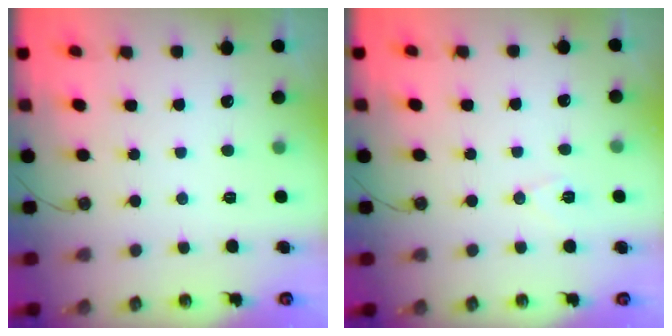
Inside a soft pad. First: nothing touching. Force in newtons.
{"total": 6.6, "press": 4.8, "slide": 4.5}